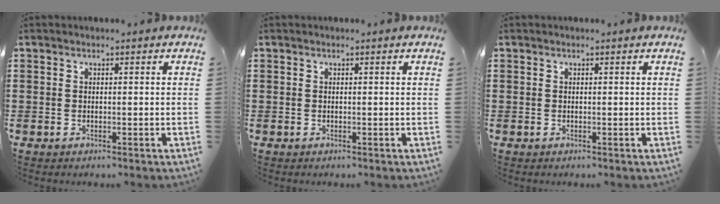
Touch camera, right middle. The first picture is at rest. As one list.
[{"total": 0.0}, {"total": 0.0}]